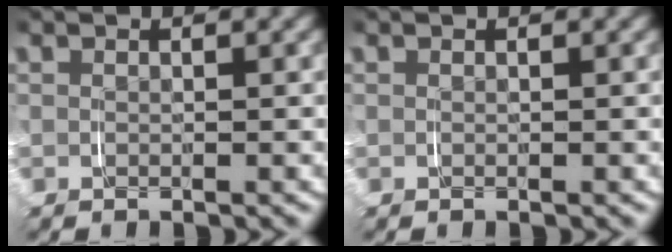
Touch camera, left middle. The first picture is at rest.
{"total": 0.0}